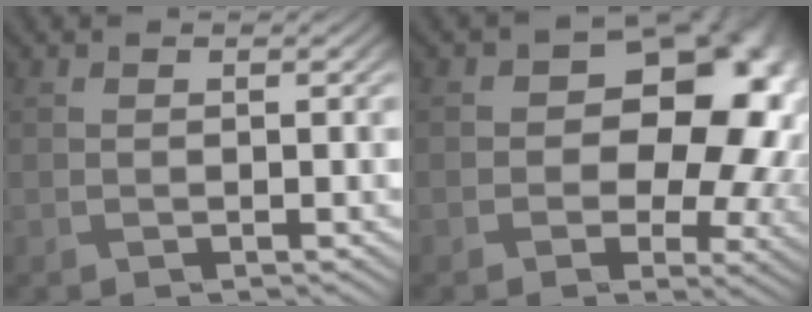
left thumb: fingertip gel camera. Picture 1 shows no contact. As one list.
[{"total": 15.5, "force": [1.3, 10.7, 11.1], "torque": [-0.106, -0.007, 0.013]}]